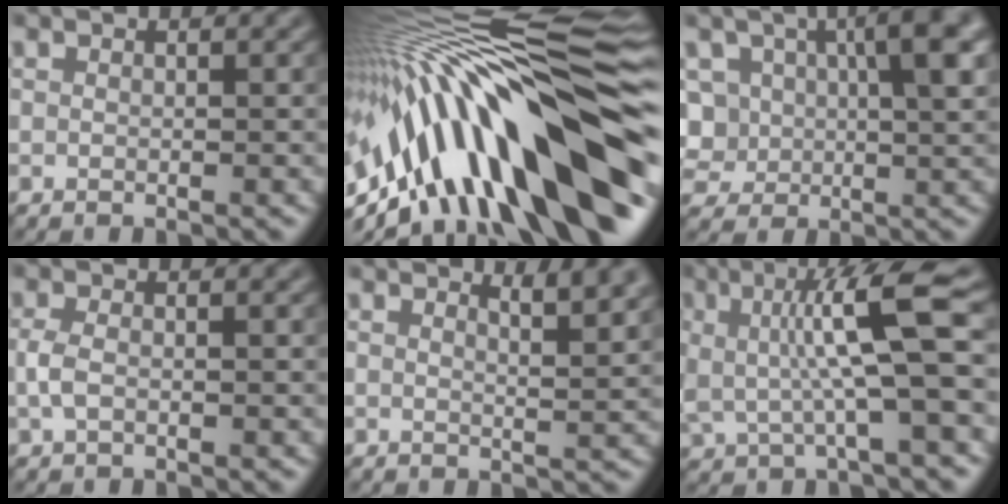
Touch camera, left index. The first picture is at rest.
{"total": 17.1, "force": [-3.7, 5.7, 15.7], "torque": [-0.240, 0.036, -0.067]}
{"total": 9.1, "force": [2.0, 5.5, 7.0], "torque": [-0.134, 0.008, 0.030]}
{"total": 1.9, "force": [-0.3, 1.0, 1.6], "torque": [-0.042, 0.003, -0.008]}
{"total": 3.5, "force": [2.4, 0.9, 2.3], "torque": [-0.021, 0.002, 0.035]}
{"total": 7.5, "force": [1.0, 1.5, 7.2], "torque": [-0.137, 0.004, 0.018]}